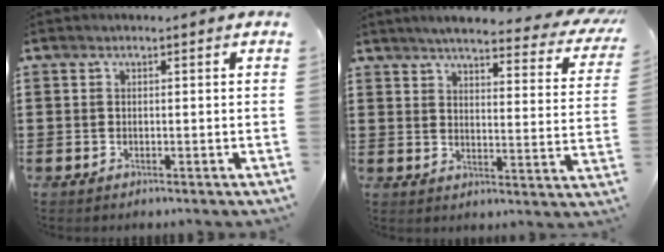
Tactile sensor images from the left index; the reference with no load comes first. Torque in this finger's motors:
{"motor_torque": [2.14, 0.00, 0.43, 0.08]}